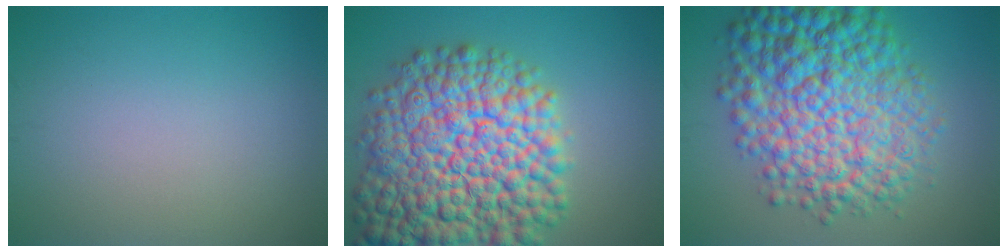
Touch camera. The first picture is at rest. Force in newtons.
{"total": 16.8, "press": 16.8, "slide": 0.7}
{"total": 12.5, "press": 12.5, "slide": 0.2}